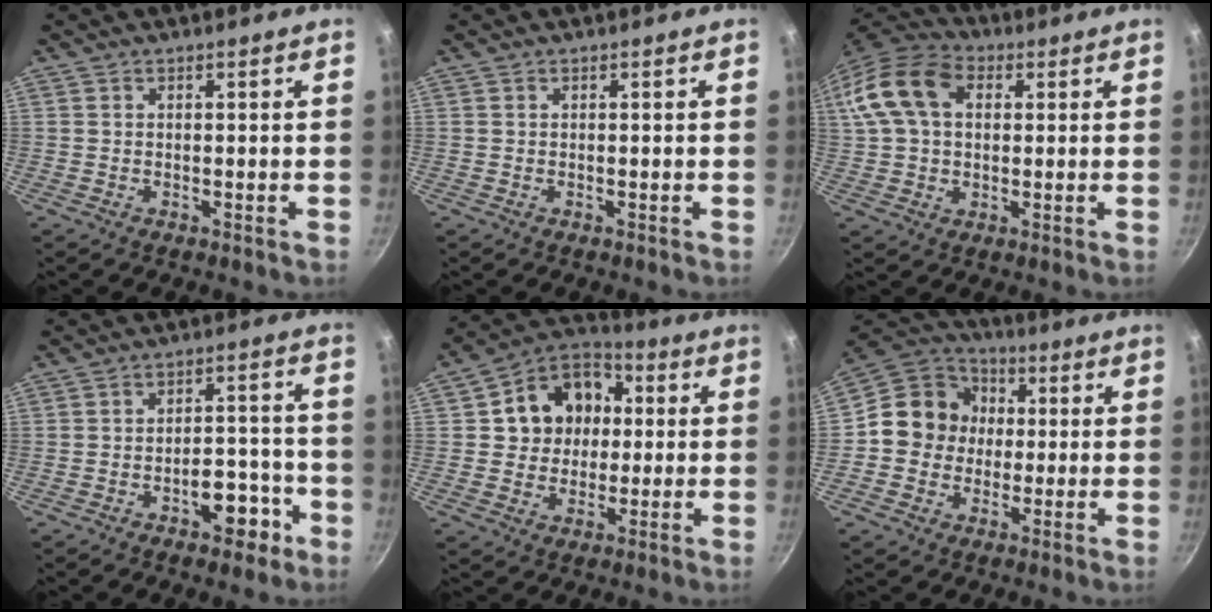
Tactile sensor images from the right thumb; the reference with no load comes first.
{"total": 0.0}
{"total": 15.7, "force": [3.8, 10.9, 10.8], "torque": [-0.197, 0.024, 0.054]}
{"total": 8.4, "force": [-4.2, 4.6, 5.7], "torque": [-0.048, 0.040, -0.051]}
{"total": 13.9, "force": [1.9, 12.0, 6.9], "torque": [-0.080, 0.024, 0.017]}
{"total": 12.3, "force": [0.2, 11.3, 4.8], "torque": [-0.041, 0.026, -0.018]}